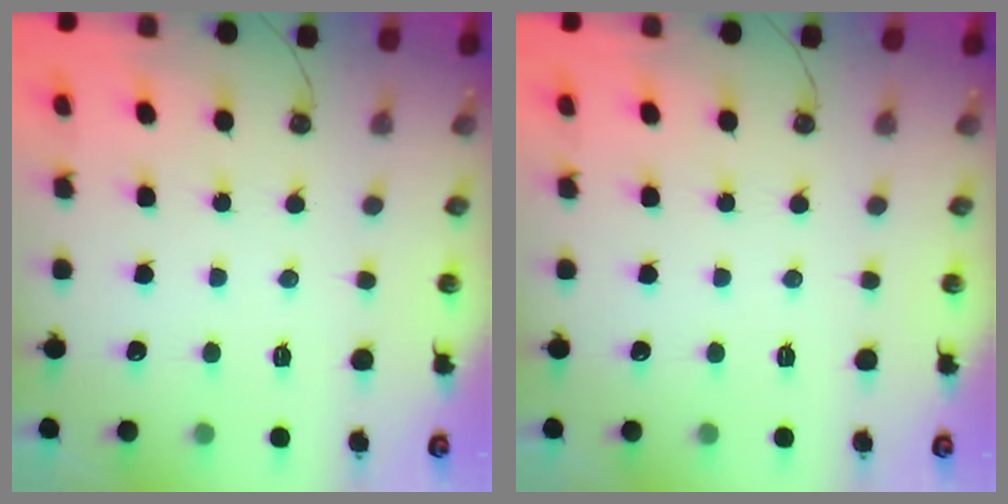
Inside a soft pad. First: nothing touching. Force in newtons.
{"total": 0.0}